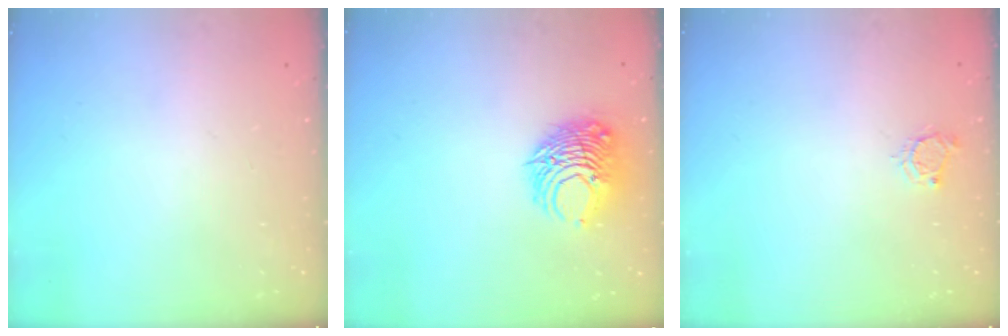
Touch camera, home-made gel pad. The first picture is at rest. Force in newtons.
{"total": 9.7, "press": 9.7, "slide": 0.9}
{"total": 4.6, "press": 4.6, "slide": 0.5}